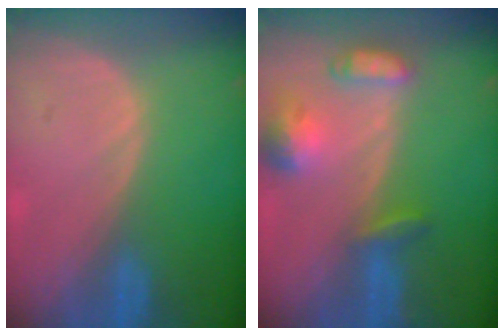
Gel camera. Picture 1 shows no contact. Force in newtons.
{"total": 6.6, "press": 6.3, "slide": 2.2}